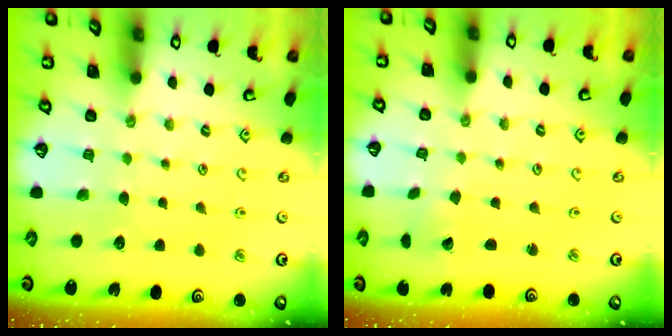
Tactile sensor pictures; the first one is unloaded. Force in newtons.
{"total": 0.6, "press": 0.6, "slide": 0.1}